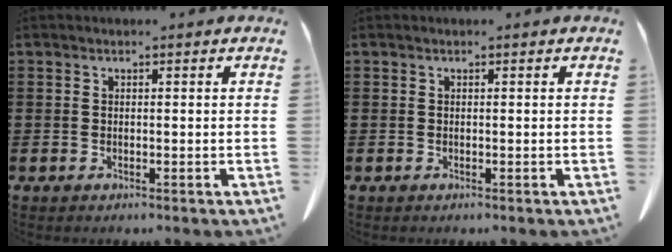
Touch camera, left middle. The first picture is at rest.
{"total": 0.0}